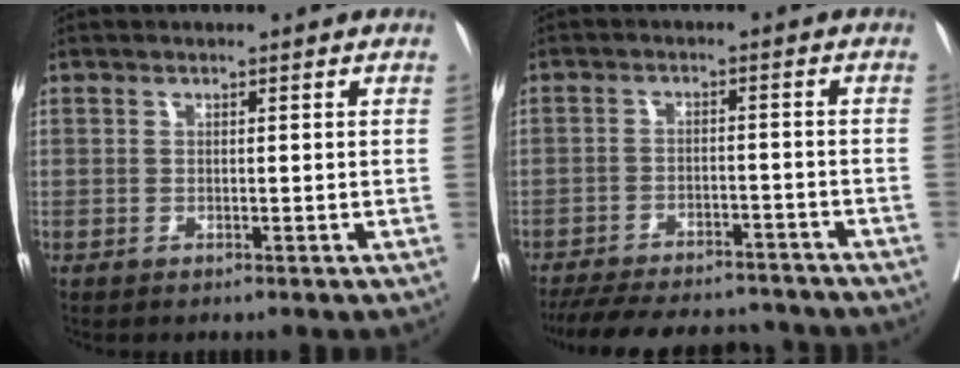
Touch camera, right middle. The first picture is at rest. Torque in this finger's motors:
{"motor_torque": [1.06, -1.08, 0.29, 0.08]}